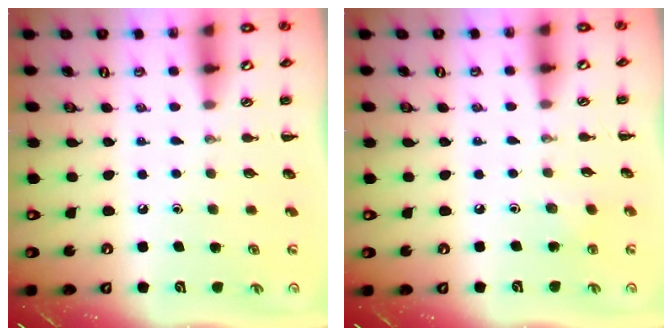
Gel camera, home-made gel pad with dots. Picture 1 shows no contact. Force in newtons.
{"total": 2.6, "press": 2.5, "slide": 0.9}